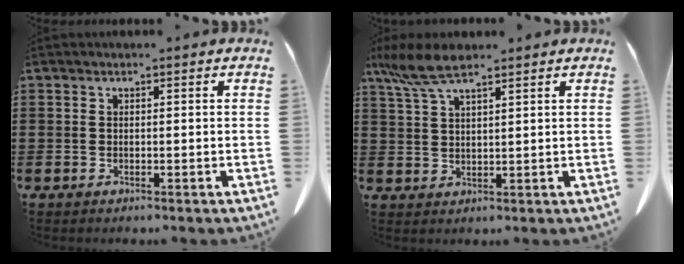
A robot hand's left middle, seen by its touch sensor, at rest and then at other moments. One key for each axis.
{"total": 6.3, "fx": 4.5, "fy": 1.2, "fz": 4.2, "tx": -0.101, "ty": -0.006, "tz": 0.081}